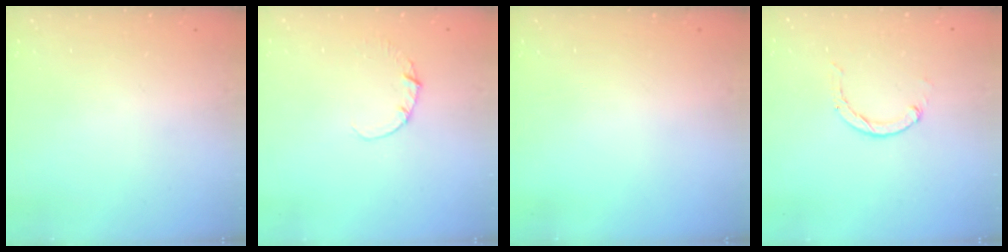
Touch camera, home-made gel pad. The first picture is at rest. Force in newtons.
{"total": 1.1, "press": 1.1, "slide": 0.1}
{"total": 0.0}
{"total": 0.8, "press": 0.8, "slide": 0.2}